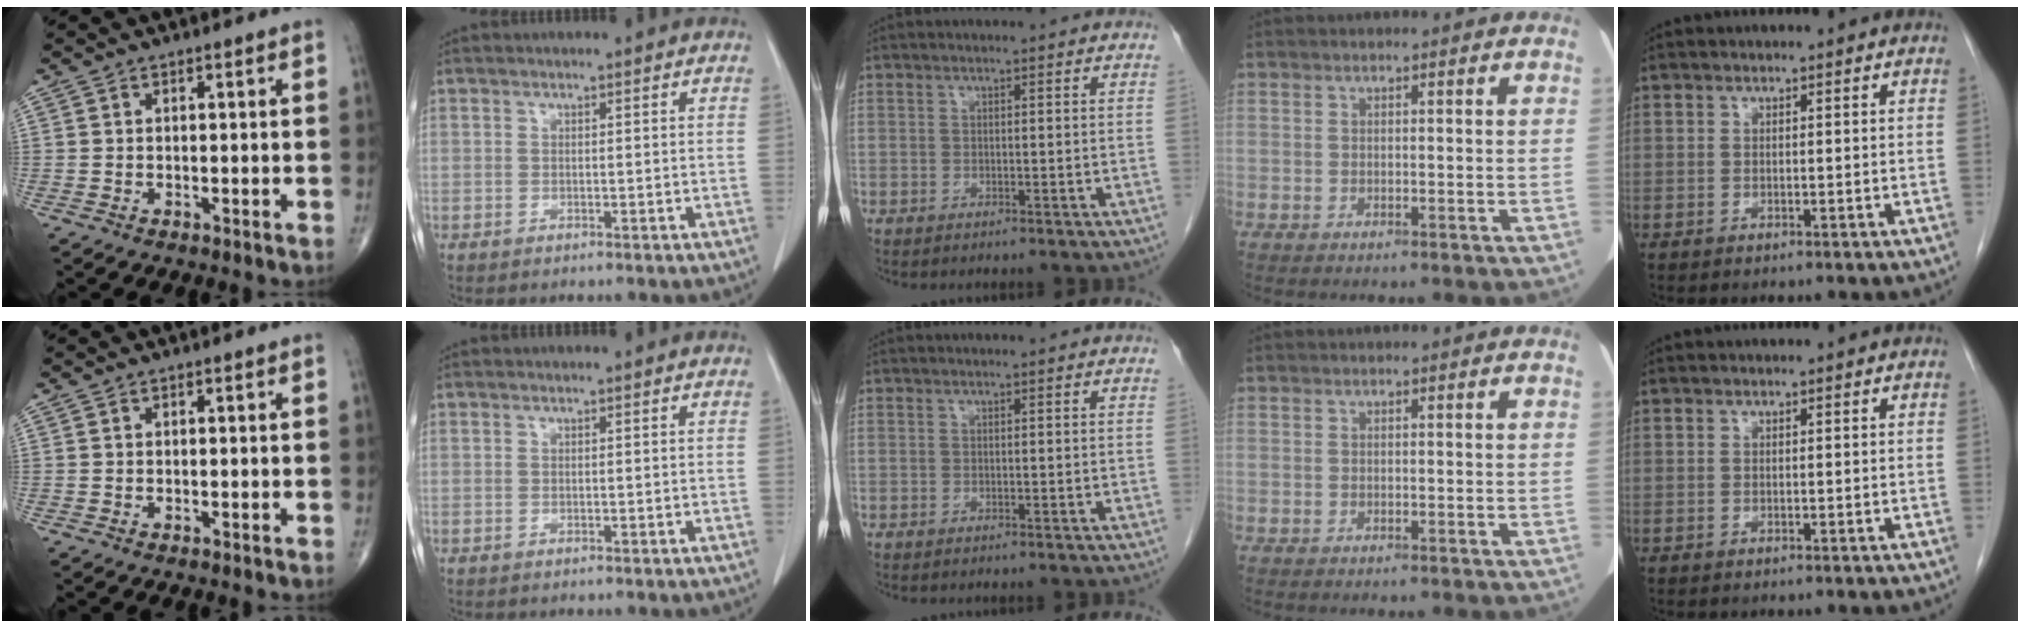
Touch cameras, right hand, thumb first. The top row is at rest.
{}